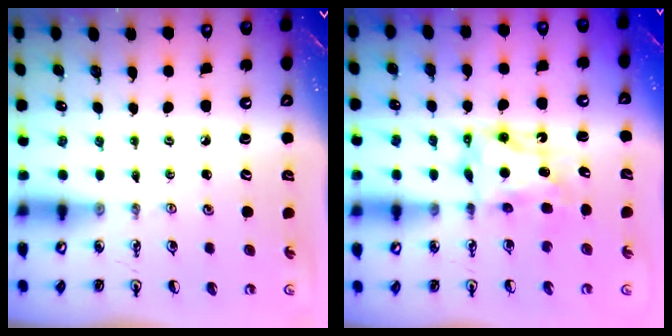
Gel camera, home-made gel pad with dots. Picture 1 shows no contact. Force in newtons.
{"total": 6.4, "press": 6.4, "slide": 0.2}